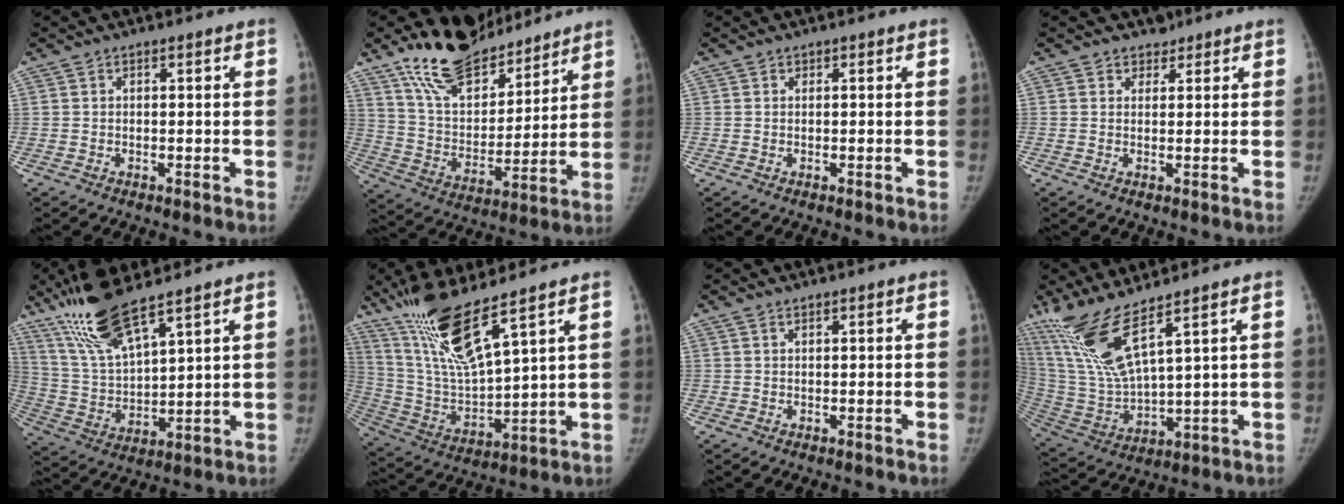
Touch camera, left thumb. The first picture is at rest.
{"total": 18.0, "force": [14.8, 7.2, 7.3], "torque": [-0.083, -0.081, 0.269]}
{"total": 0.0}
{"total": 1.9, "force": [1.4, 1.2, -0.2], "torque": [0.017, -0.007, 0.017]}
{"total": 14.3, "force": [10.5, 2.6, 9.3], "torque": [-0.186, -0.047, 0.222]}
{"total": 16.2, "force": [10.8, 2.1, 11.9], "torque": [-0.233, -0.059, 0.222]}
{"total": 0.6, "force": [0.5, 0.1, 0.3], "torque": [-0.009, 0.003, 0.012]}
{"total": 13.7, "force": [9.5, 1.1, 9.8], "torque": [-0.220, -0.059, 0.206]}